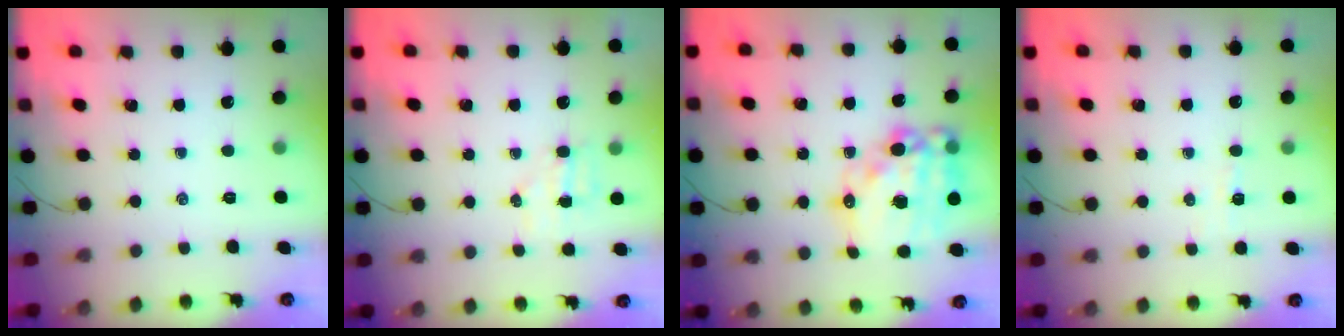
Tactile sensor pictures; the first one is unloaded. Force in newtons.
{"total": 4.7, "press": 4.6, "slide": 1.2}
{"total": 20.9, "press": 20.4, "slide": 4.6}
{"total": 2.8, "press": 2.7, "slide": 0.7}